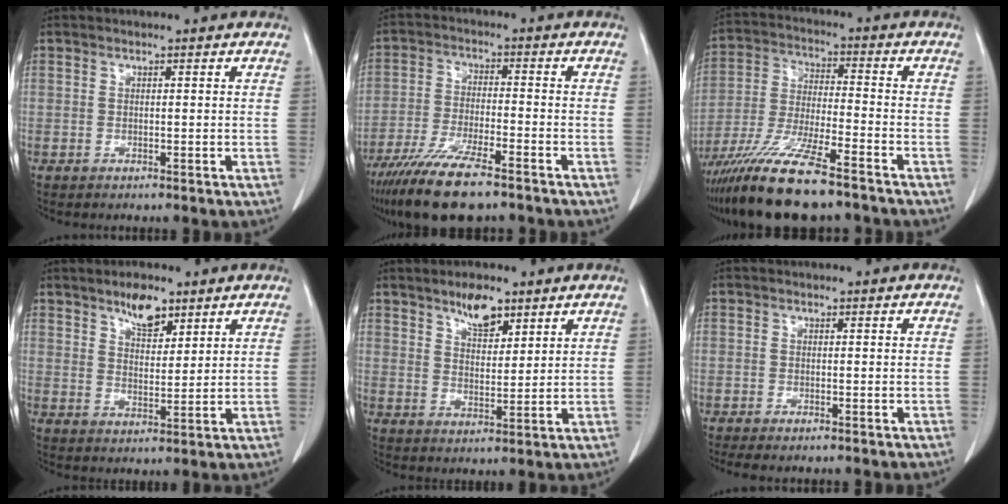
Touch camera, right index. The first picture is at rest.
{"total": 12.2, "force": [-9.1, 2.0, 7.9], "torque": [-0.145, -0.030, -0.158]}
{"total": 16.0, "force": [-12.2, 1.5, 10.1], "torque": [-0.211, -0.041, -0.221]}
{"total": 5.5, "force": [3.9, 2.2, 3.3], "torque": [-0.056, 0.000, 0.070]}
{"total": 5.6, "force": [3.9, 2.0, 3.4], "torque": [-0.060, 0.000, 0.071]}
{"total": 3.4, "force": [-2.9, 0.6, 1.7], "torque": [-0.019, -0.008, -0.040]}